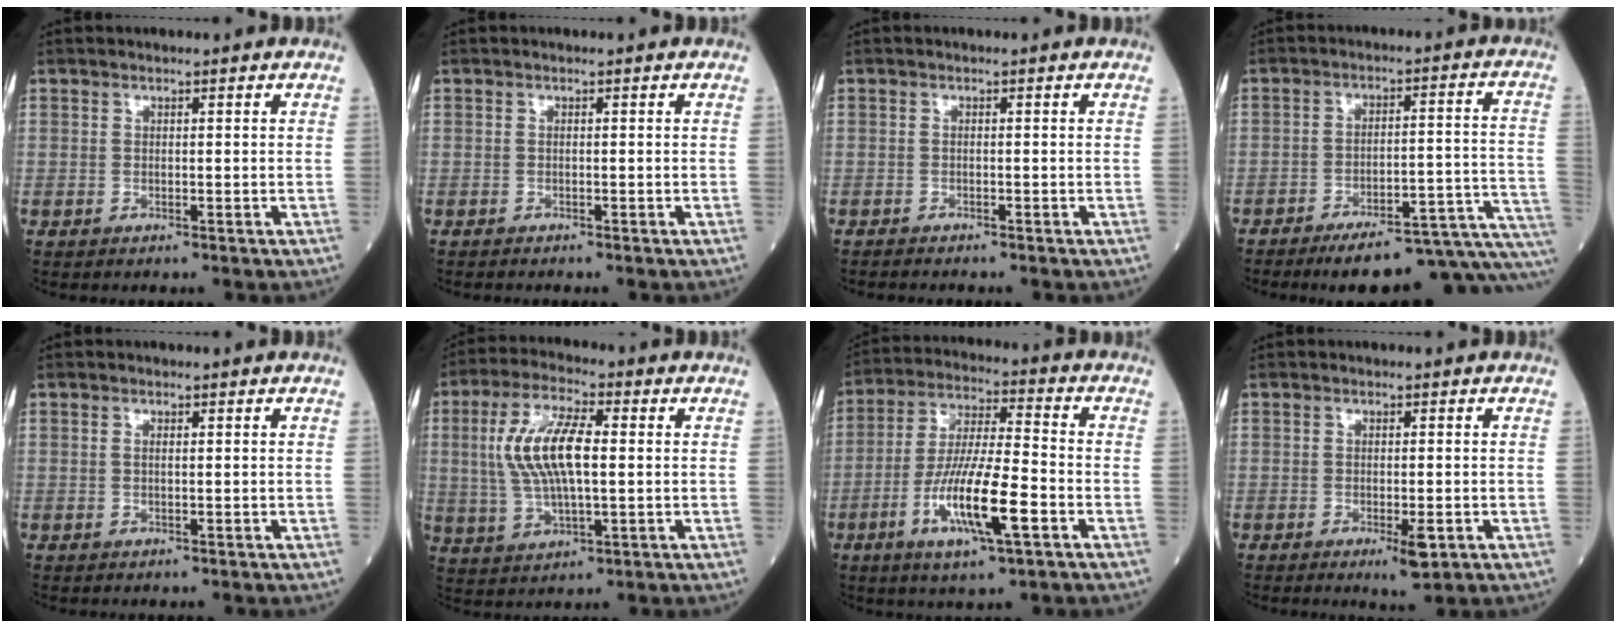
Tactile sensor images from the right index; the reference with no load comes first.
{"total": 0.6, "force": [-0.6, 0.0, 0.0], "torque": [-0.002, -0.001, -0.012]}
{"total": 1.0, "force": [-1.0, 0.0, 0.2], "torque": [-0.005, -0.002, -0.017]}
{"total": 18.0, "force": [-14.4, 1.5, 10.7], "torque": [-0.074, 0.033, -0.195]}
{"total": 0.5, "force": [0.1, 0.1, 0.5], "torque": [-0.015, 0.000, 0.001]}
{"total": 11.4, "force": [1.2, 3.4, 10.8], "torque": [-0.228, 0.012, 0.024]}
{"total": 13.3, "force": [-4.9, 1.6, 12.3], "torque": [-0.234, -0.014, -0.089]}
{"total": 3.2, "force": [-1.3, 0.6, 2.8], "torque": [-0.039, -0.007, -0.016]}